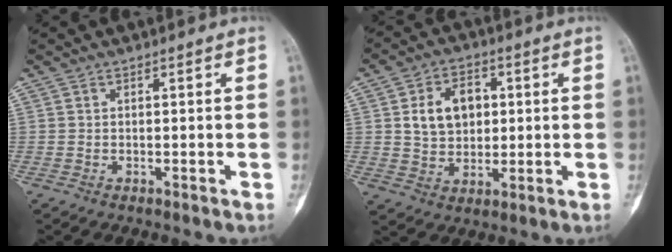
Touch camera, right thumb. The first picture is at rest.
{"total": 9.7, "force": [1.8, 7.1, 6.2], "torque": [-0.075, 0.001, 0.034]}